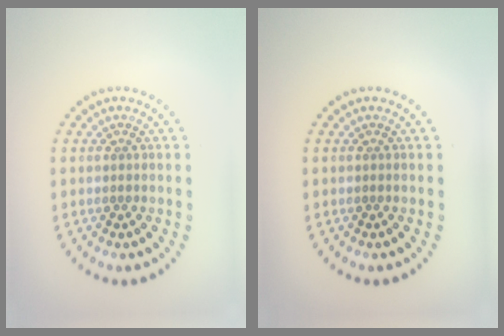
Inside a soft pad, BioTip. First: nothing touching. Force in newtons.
{"total": 0.0}